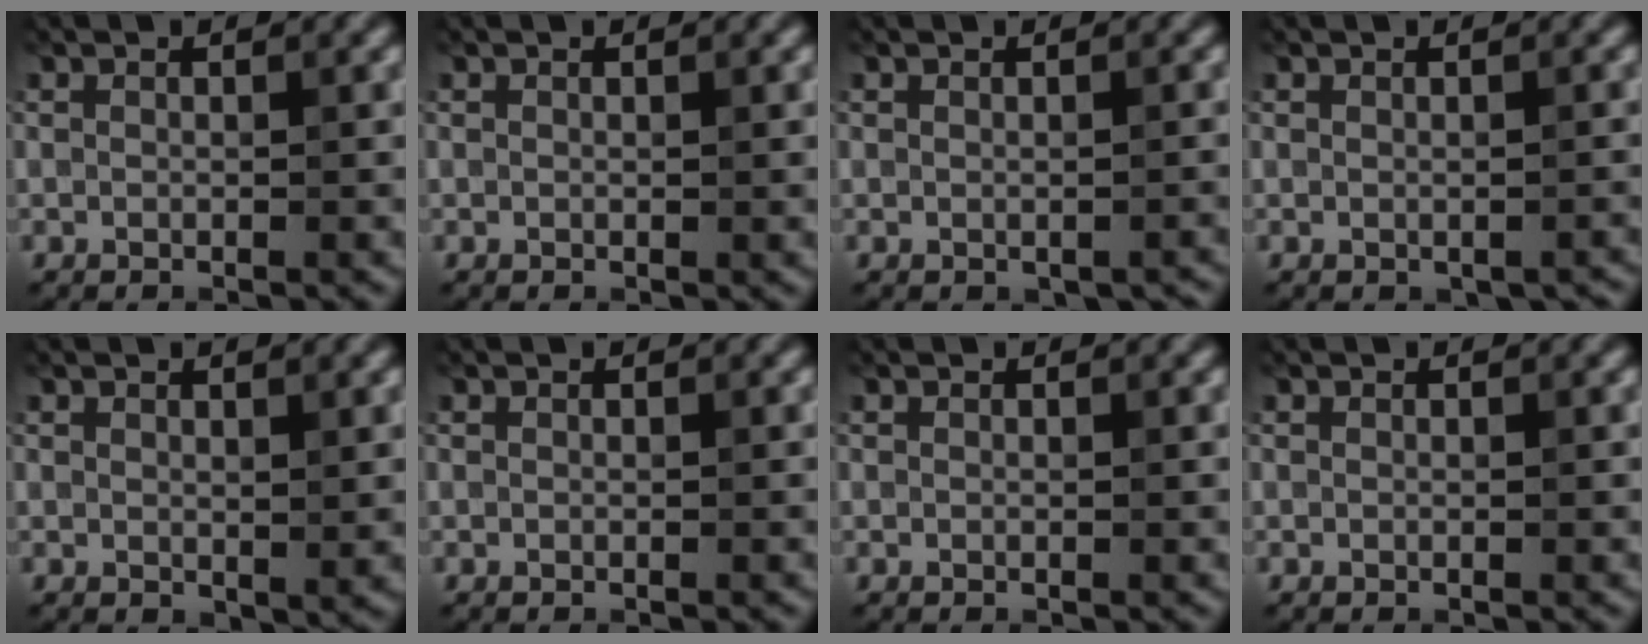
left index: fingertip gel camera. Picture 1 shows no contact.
{"total": 0.0}
{"total": 0.7, "force": [-0.3, 0.5, 0.5], "torque": [-0.008, -0.007, 0.000]}
{"total": 0.7, "force": [-0.3, 0.5, 0.4], "torque": [-0.007, -0.007, 0.001]}
{"total": 1.0, "force": [0.6, 0.5, 0.6], "torque": [-0.009, -0.006, 0.016]}
{"total": 0.0}
{"total": 0.0}
{"total": 0.0}